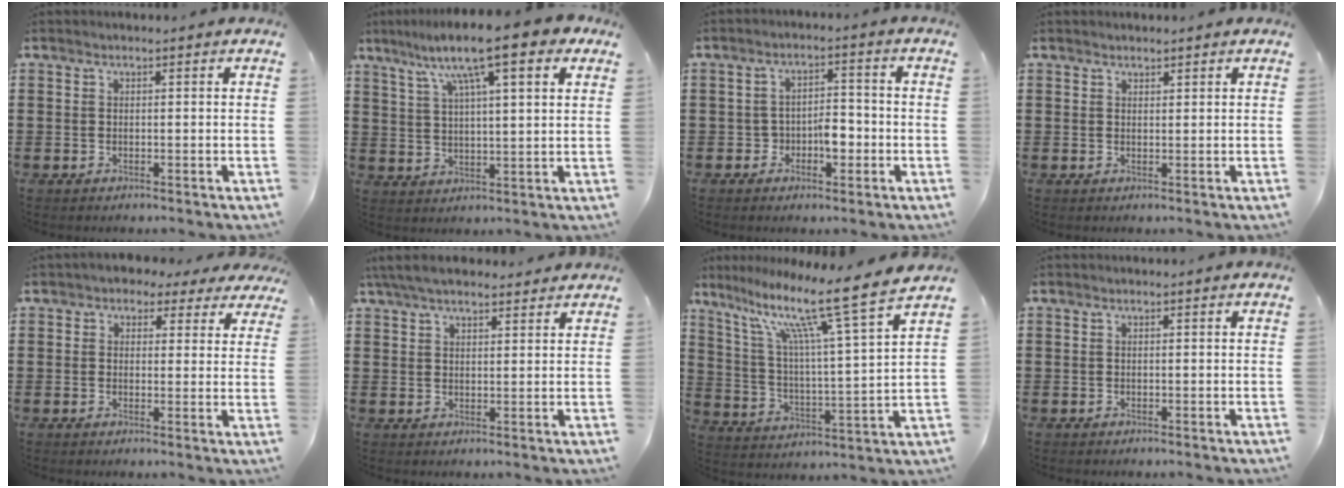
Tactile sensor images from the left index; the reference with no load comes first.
{"total": 12.5, "force": [8.1, 2.5, 9.2], "torque": [-0.184, -0.012, 0.133]}
{"total": 3.8, "force": [-1.6, 2.2, 2.7], "torque": [-0.052, 0.006, -0.032]}
{"total": 1.1, "force": [1.0, 0.3, 0.0], "torque": [-0.002, 0.000, 0.021]}
{"total": 2.6, "force": [1.8, 1.7, 0.7], "torque": [-0.017, 0.001, 0.030]}
{"total": 5.0, "force": [4.2, 1.6, 2.2], "torque": [-0.054, -0.001, 0.081]}
{"total": 12.6, "force": [9.5, 0.3, 8.3], "torque": [-0.180, -0.064, 0.144]}
{"total": 0.0}